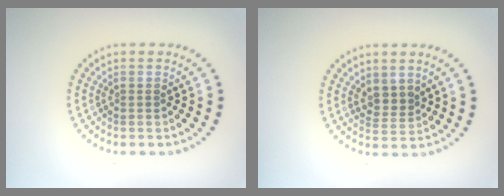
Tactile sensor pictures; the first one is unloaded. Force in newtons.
{"total": 1.8, "press": 1.4, "slide": 1.2}